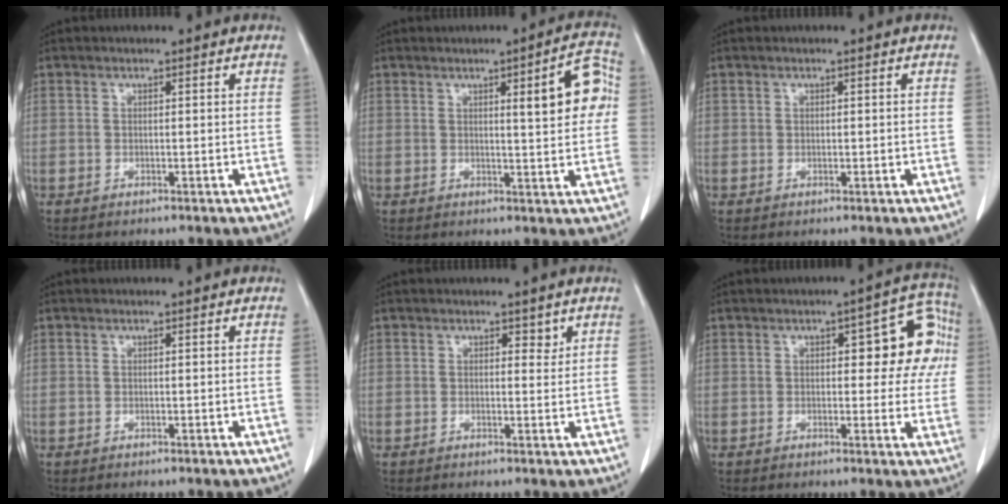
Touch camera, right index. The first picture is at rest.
{"total": 7.5, "force": [1.7, 1.3, 7.2], "torque": [-0.087, 0.011, 0.019]}
{"total": 0.6, "force": [0.2, 0.6, 0.1], "torque": [0.003, 0.001, 0.004]}
{"total": 0.0}
{"total": 1.6, "force": [1.1, 0.9, 0.7], "torque": [-0.004, -0.005, 0.015]}
{"total": 9.6, "force": [2.0, 4.1, 8.5], "torque": [-0.079, 0.036, 0.021]}